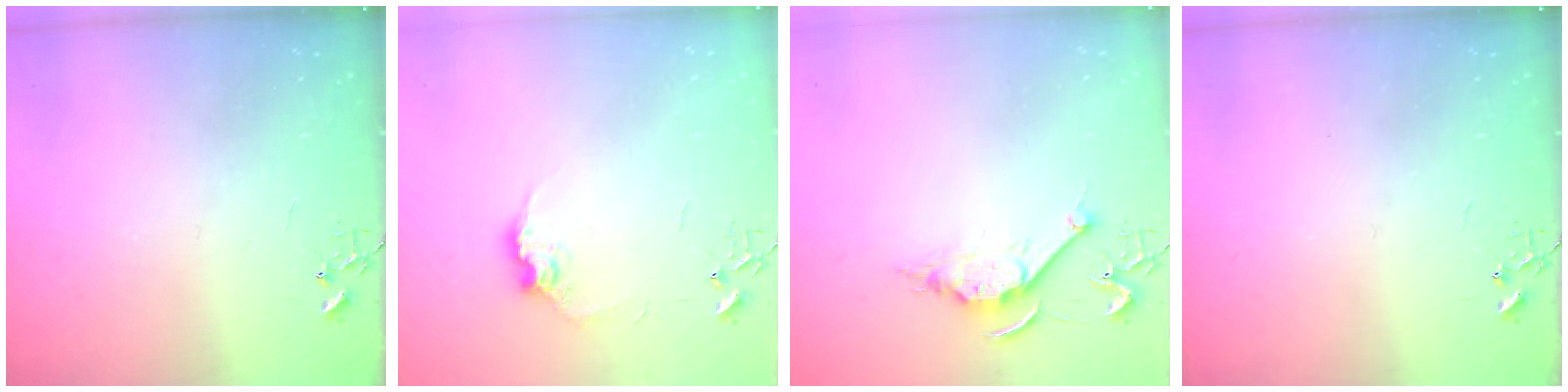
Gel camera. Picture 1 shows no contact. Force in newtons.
{"total": 9.1, "press": 9.1, "slide": 0.4}
{"total": 8.4, "press": 8.4, "slide": 0.6}
{"total": 0.0}